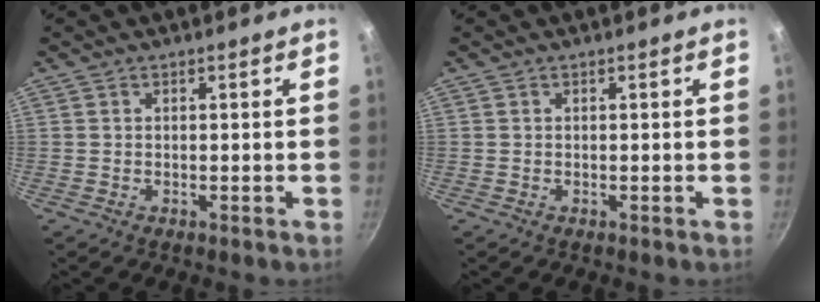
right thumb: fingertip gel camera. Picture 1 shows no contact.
{"total": 0.0}